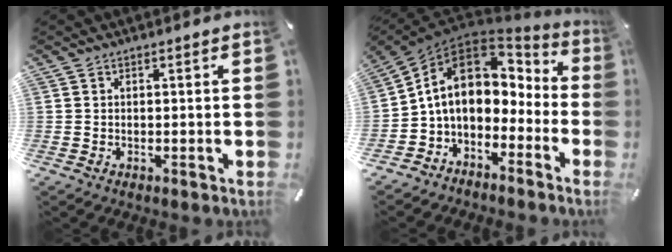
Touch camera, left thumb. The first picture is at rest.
{"total": 12.6, "force": [1.3, 9.5, 8.2], "torque": [-0.167, -0.004, 0.021]}